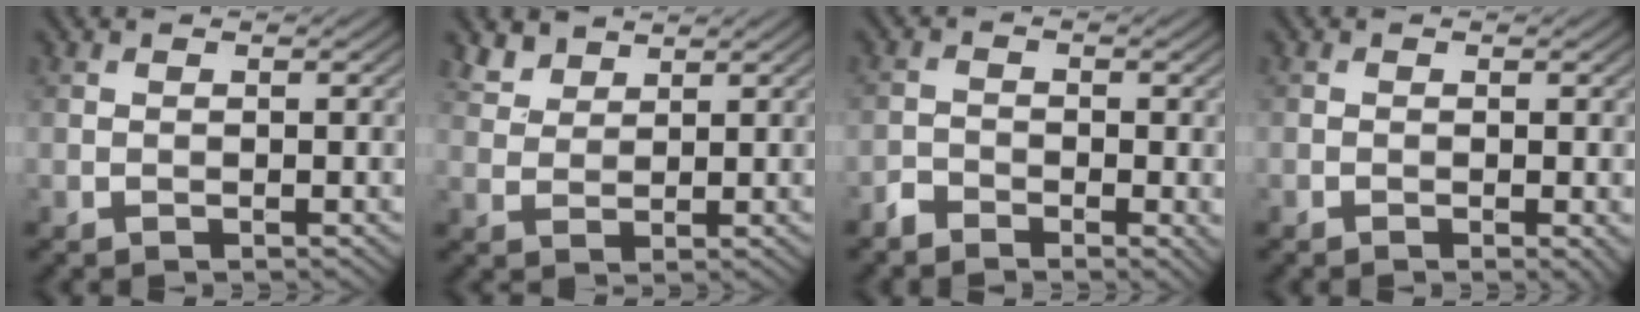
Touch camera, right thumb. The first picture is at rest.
{"total": 3.1, "force": [2.6, 1.4, 1.0], "torque": [-0.027, 0.002, 0.061]}
{"total": 2.6, "force": [-1.8, 1.3, 1.4], "torque": [-0.025, -0.001, -0.041]}
{"total": 0.9, "force": [-0.2, 0.3, 0.8], "torque": [-0.013, -0.006, -0.004]}